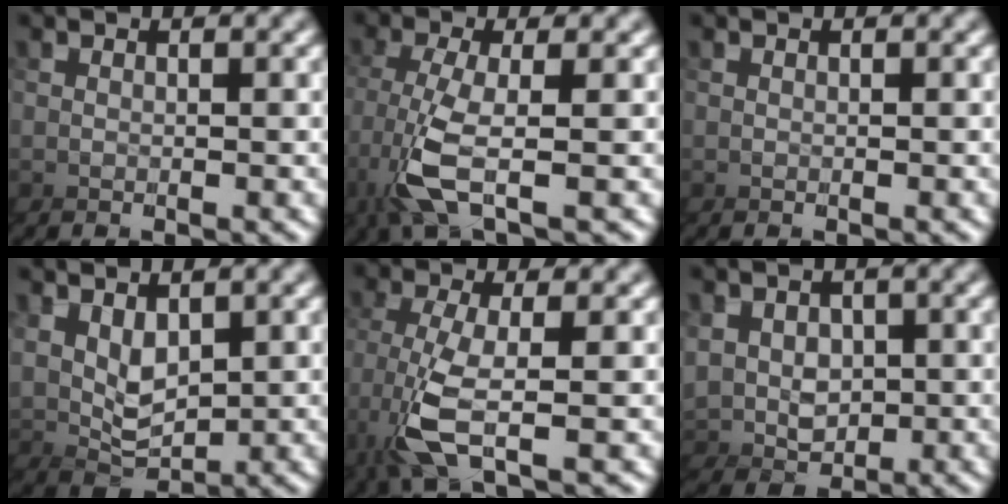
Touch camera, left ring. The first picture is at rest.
{"total": 2.1, "force": [-1.4, -1.5, 0.5], "torque": [-0.060, -0.001, -0.017]}
{"total": 0.0}
{"total": 4.2, "force": [2.0, 3.6, 1.0], "torque": [-0.065, 0.013, 0.016]}
{"total": 2.1, "force": [-1.3, -1.2, 1.0], "torque": [-0.068, -0.002, -0.015]}
{"total": 5.0, "force": [0.4, 4.9, -0.9], "torque": [-0.037, -0.011, 0.001]}